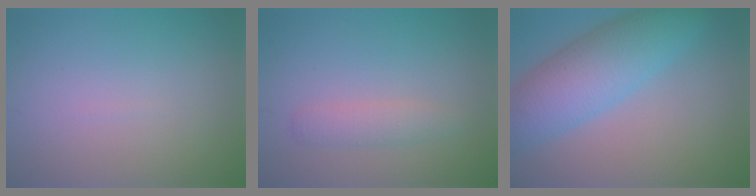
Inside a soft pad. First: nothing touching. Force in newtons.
{"total": 1.9, "press": 1.9, "slide": 0.1}
{"total": 7.8, "press": 7.8, "slide": 0.2}